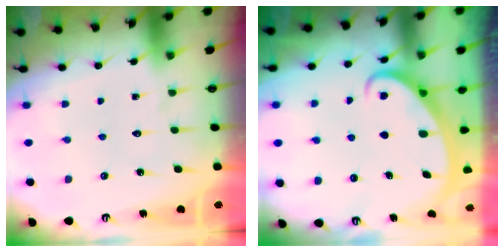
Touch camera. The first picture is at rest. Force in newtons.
{"total": 2.4, "press": 2.3, "slide": 0.3}